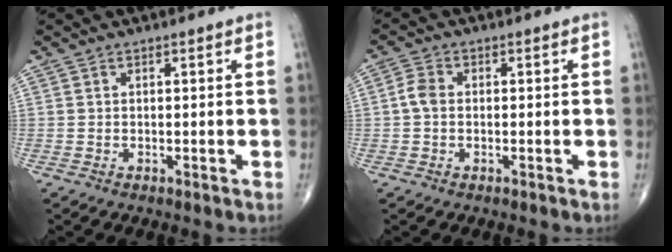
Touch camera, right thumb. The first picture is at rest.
{"total": 2.9, "force": [-0.2, 2.0, 2.1], "torque": [-0.042, 0.007, -0.011]}